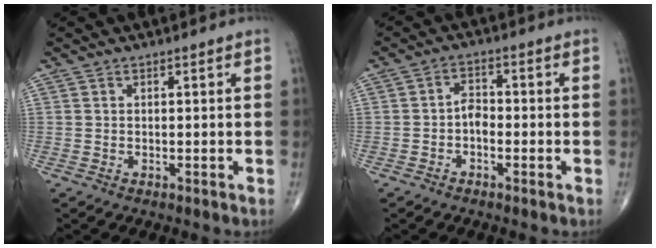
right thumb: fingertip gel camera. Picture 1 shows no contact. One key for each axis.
{"total": 3.0, "fx": -1.1, "fy": 1.9, "fz": 2.1, "tx": -0.026, "ty": 0.016, "tz": -0.028}